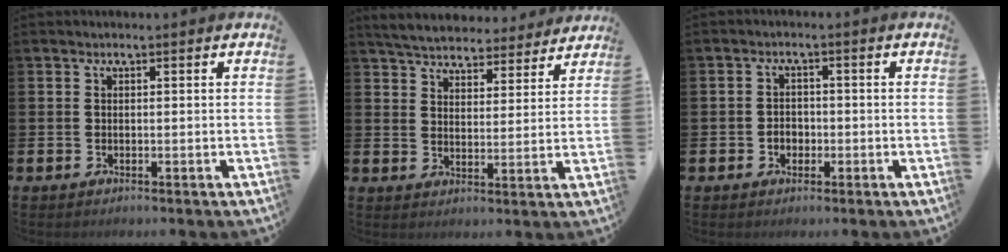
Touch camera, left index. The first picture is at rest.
{"total": 5.5, "force": [5.4, 1.1, 0.6], "torque": [-0.035, -0.034, 0.094]}
{"total": 2.1, "force": [-0.7, 1.8, 0.9], "torque": [-0.004, -0.002, -0.019]}